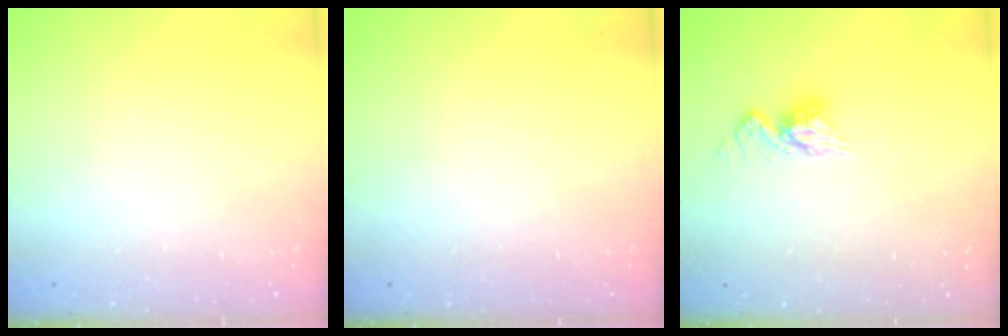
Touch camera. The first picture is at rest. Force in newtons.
{"total": 0.0}
{"total": 8.9, "press": 8.9, "slide": 0.6}